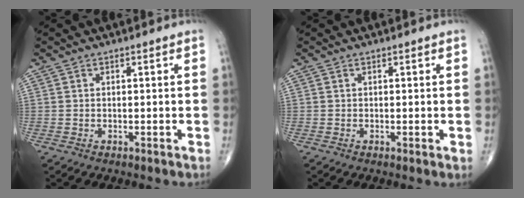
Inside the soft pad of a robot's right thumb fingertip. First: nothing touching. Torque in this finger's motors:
{"motor_torque": [-0.11, -0.01, -0.17, -0.12, -0.02]}